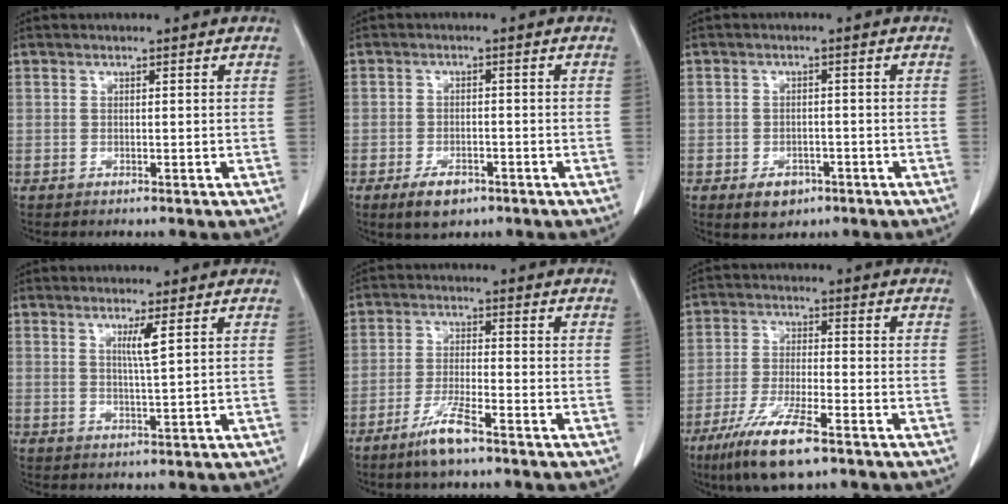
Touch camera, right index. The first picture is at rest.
{"total": 4.5, "force": [-2.8, 2.2, 2.7], "torque": [-0.050, -0.001, -0.040]}
{"total": 4.0, "force": [-2.2, 2.7, 1.9], "torque": [-0.026, 0.003, -0.023]}
{"total": 2.9, "force": [1.2, -0.5, 2.6], "torque": [-0.048, -0.006, 0.023]}
{"total": 5.8, "force": [-4.1, 0.4, 4.1], "torque": [-0.087, -0.008, -0.078]}
{"total": 10.3, "force": [-6.6, 1.5, 7.8], "torque": [-0.156, -0.023, -0.116]}